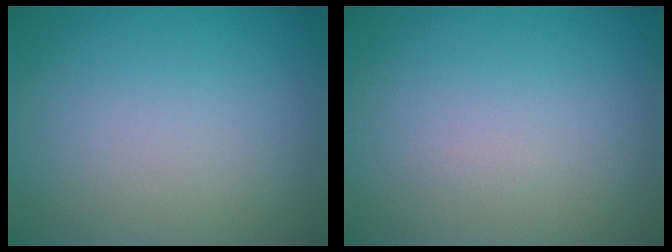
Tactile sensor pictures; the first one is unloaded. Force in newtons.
{"total": 0.0}